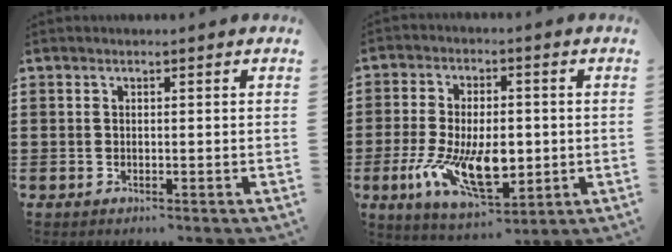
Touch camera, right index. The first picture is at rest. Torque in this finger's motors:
{"motor_torque": [1.67, -0.41, 0.68, 0.21]}